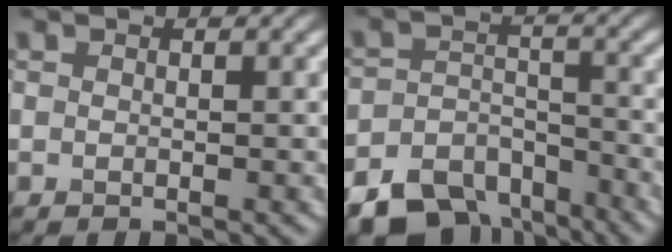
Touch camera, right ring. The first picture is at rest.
{"total": 8.8, "force": [-6.9, 4.9, 2.6], "torque": [-0.029, -0.013, -0.108]}